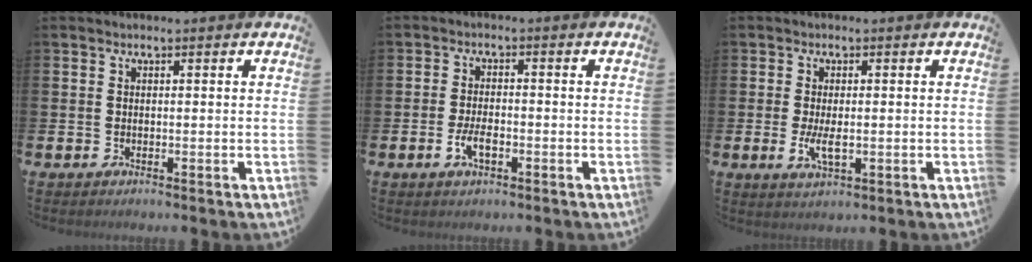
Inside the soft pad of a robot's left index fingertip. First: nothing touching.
{"total": 3.3, "force": [-1.0, 1.5, 2.7], "torque": [-0.051, -0.001, -0.021]}
{"total": 3.3, "force": [-0.1, 1.4, 3.0], "torque": [-0.045, -0.001, -0.005]}